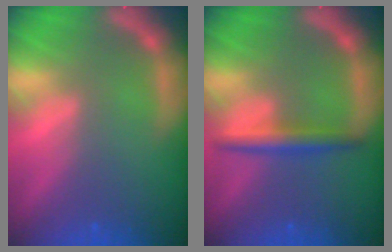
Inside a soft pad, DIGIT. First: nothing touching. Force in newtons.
{"total": 3.0}